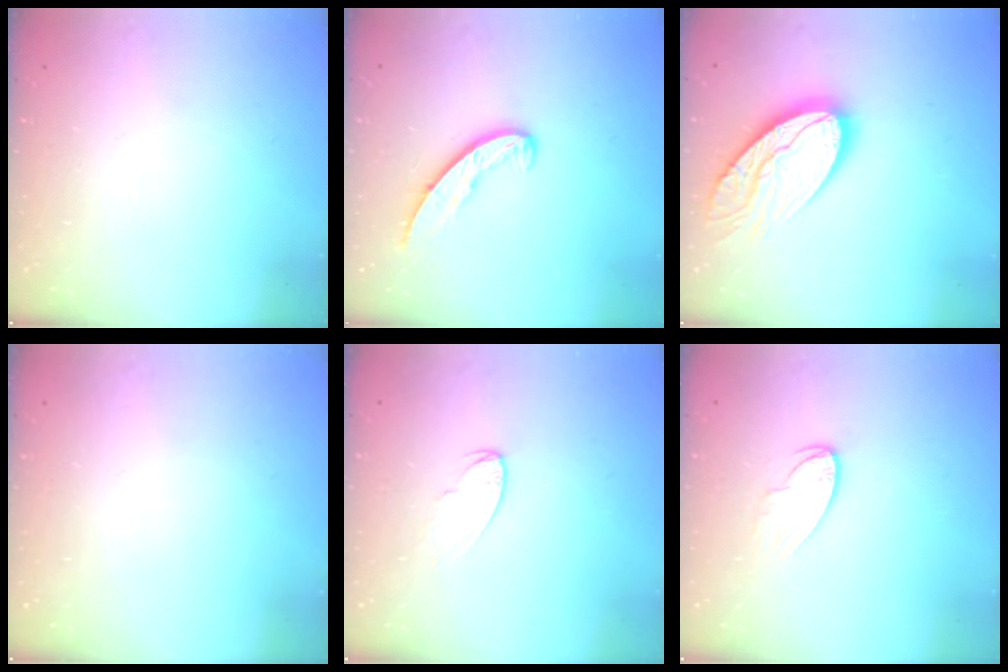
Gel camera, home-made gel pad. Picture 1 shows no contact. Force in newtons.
{"total": 7.2, "press": 7.1, "slide": 0.6}
{"total": 16.9, "press": 16.9, "slide": 1.0}
{"total": 0.0}
{"total": 4.8, "press": 4.8, "slide": 0.5}
{"total": 7.0, "press": 7.0, "slide": 0.1}